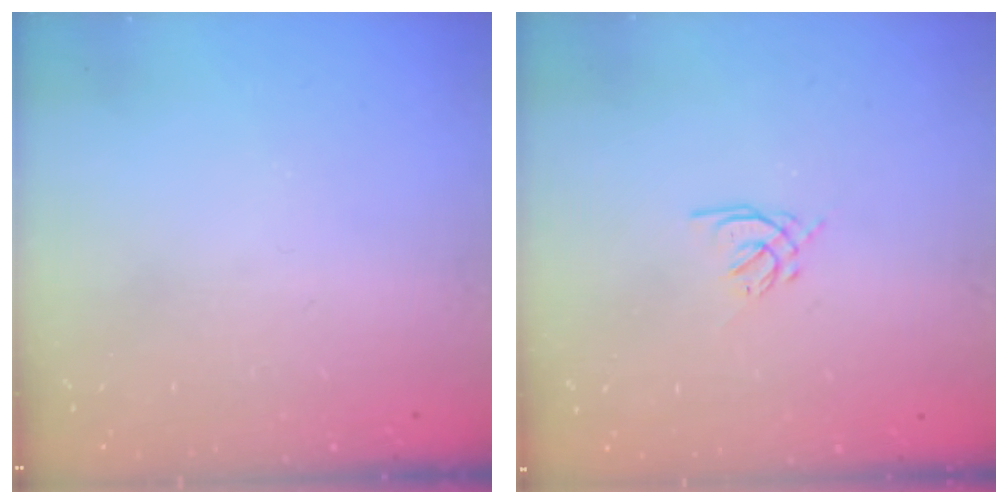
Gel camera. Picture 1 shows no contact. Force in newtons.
{"total": 1.2, "press": 1.1, "slide": 0.5}